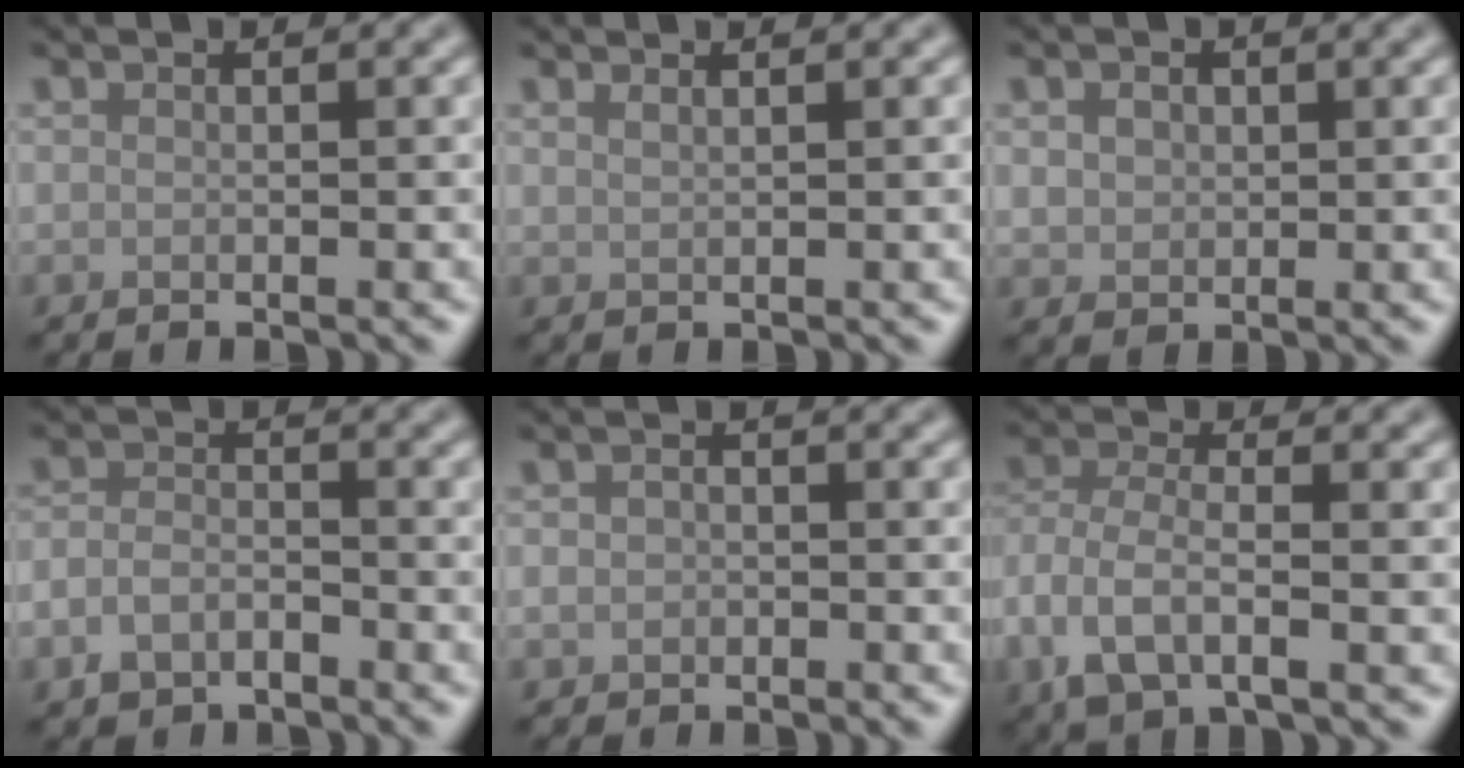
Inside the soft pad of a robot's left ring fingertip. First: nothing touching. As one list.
[{"total": 1.0, "force": [0.8, 0.3, 0.5], "torque": [-0.005, -0.001, 0.011]}, {"total": 1.9, "force": [0.5, 1.5, 0.9], "torque": [-0.019, -0.002, 0.010]}, {"total": 2.7, "force": [-1.7, 1.7, 1.4], "torque": [-0.025, 0.002, -0.041]}, {"total": 1.4, "force": [-0.6, 1.2, 0.5], "torque": [-0.006, -0.004, -0.015]}, {"total": 5.4, "force": [-1.9, 2.7, 4.2], "torque": [-0.096, -0.005, -0.043]}]